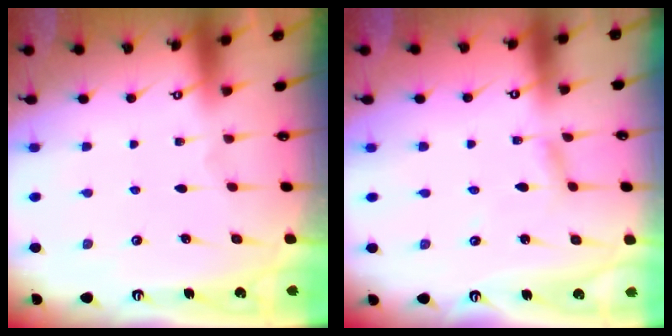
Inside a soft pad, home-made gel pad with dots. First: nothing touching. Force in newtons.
{"total": 2.7, "press": 2.7, "slide": 0.1}